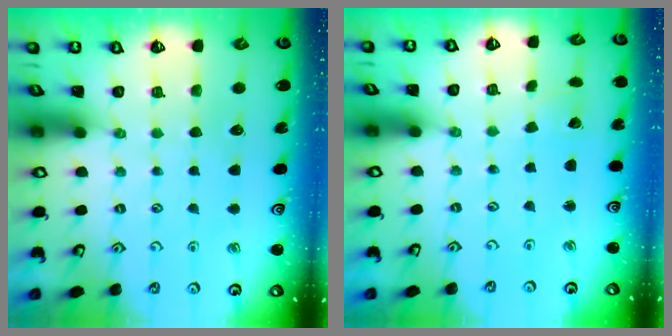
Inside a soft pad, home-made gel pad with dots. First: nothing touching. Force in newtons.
{"total": 1.8, "press": 1.8, "slide": 0.0}